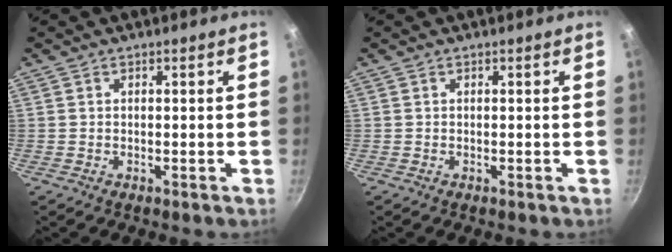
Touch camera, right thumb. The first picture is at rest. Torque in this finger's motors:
{"motor_torque": [0.00, 0.00, -0.01, -0.01, 0.00]}